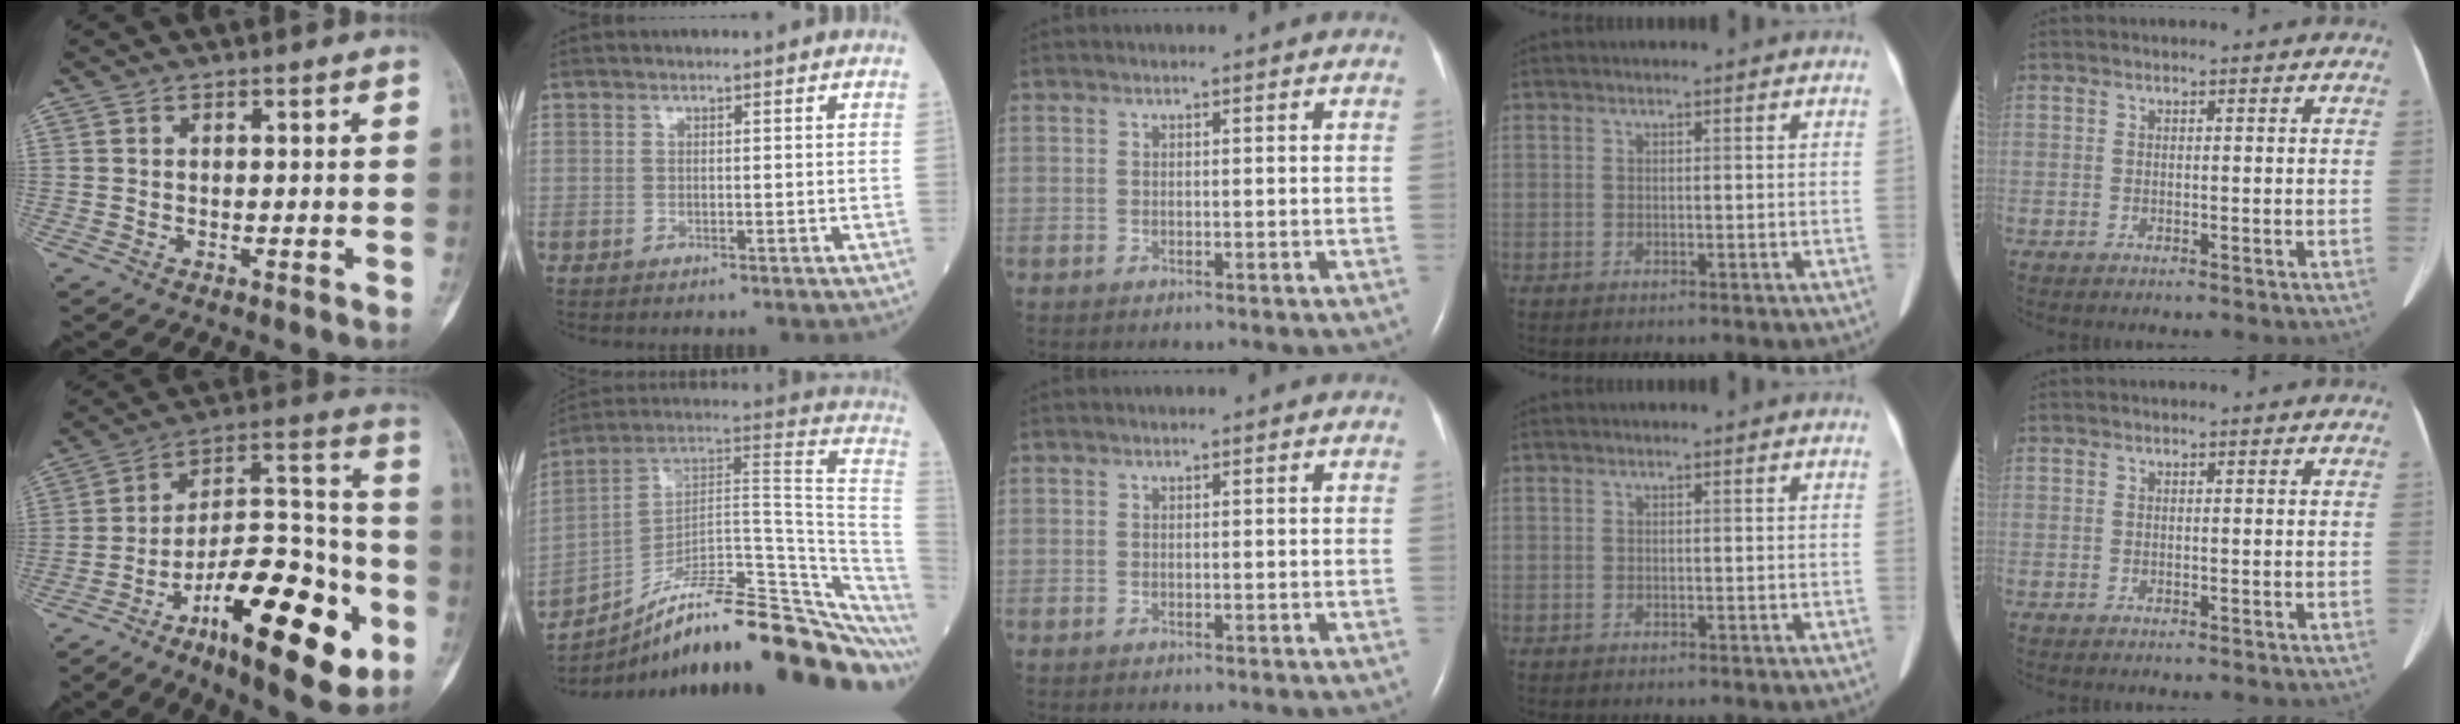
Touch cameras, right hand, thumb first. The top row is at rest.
{"thumb": {"total": 26.0, "force": [-11.8, 9.8, 21.0], "torque": [-0.303, 0.074, -0.181]}, "index": {"total": 25.3, "force": [-18.8, 3.8, 16.5], "torque": [-0.144, 0.057, -0.284]}}